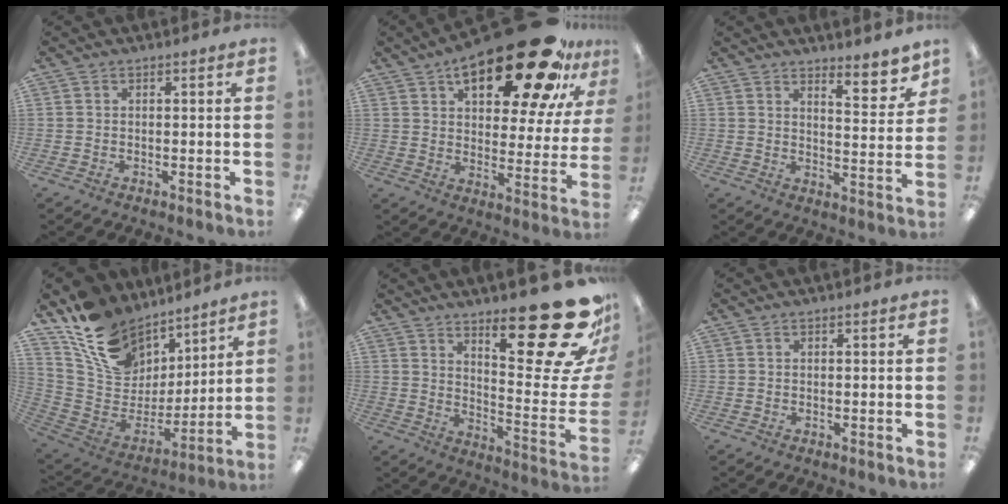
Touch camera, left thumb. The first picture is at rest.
{"total": 26.8, "force": [17.1, 10.1, 18.0], "torque": [-0.254, -0.105, 0.272]}
{"total": 7.8, "force": [6.5, 1.9, 3.8], "torque": [-0.029, -0.055, 0.105]}
{"total": 17.9, "force": [12.7, 11.3, 5.7], "torque": [-0.126, -0.085, 0.242]}
{"total": 26.2, "force": [17.2, 6.5, 18.7], "torque": [-0.235, -0.140, 0.276]}
{"total": 0.0}